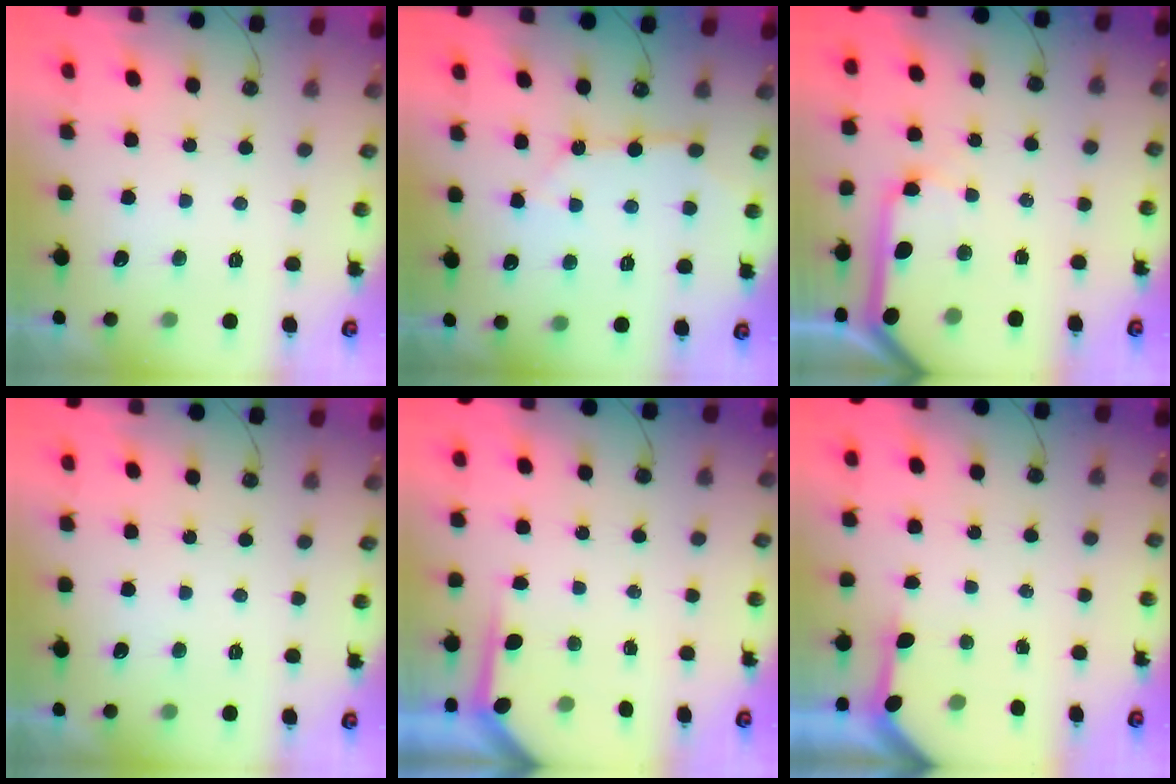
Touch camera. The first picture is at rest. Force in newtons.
{"total": 6.8, "press": 6.8, "slide": 0.7}
{"total": 12.8, "press": 12.7, "slide": 1.4}
{"total": 0.0}
{"total": 4.0, "press": 4.0, "slide": 0.3}
{"total": 3.2, "press": 3.2, "slide": 0.2}